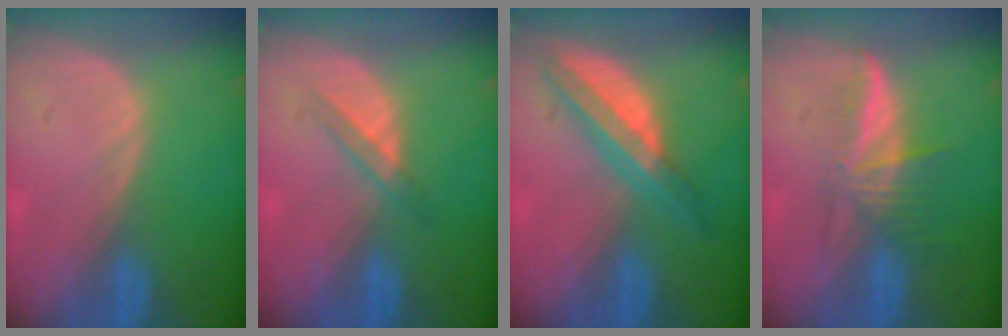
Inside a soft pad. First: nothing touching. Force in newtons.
{"total": 2.6, "press": 2.4, "slide": 1.0}
{"total": 6.7, "press": 5.8, "slide": 3.3}
{"total": 5.9, "press": 5.4, "slide": 2.3}